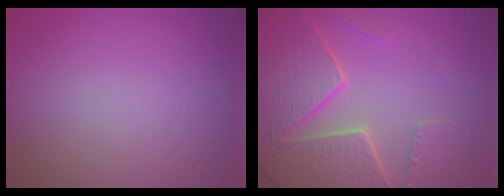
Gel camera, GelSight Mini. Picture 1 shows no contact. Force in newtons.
{"total": 8.4, "press": 6.2, "slide": 5.8}